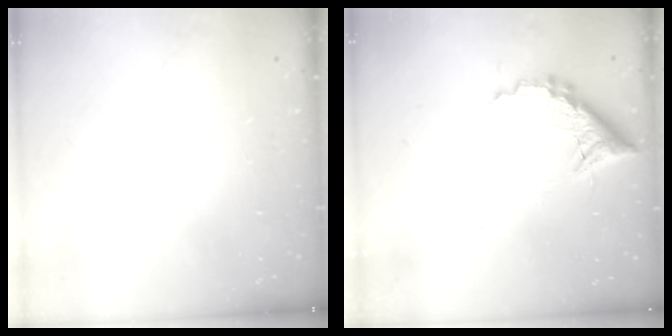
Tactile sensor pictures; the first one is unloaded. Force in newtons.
{"total": 10.9, "press": 10.9, "slide": 0.4}